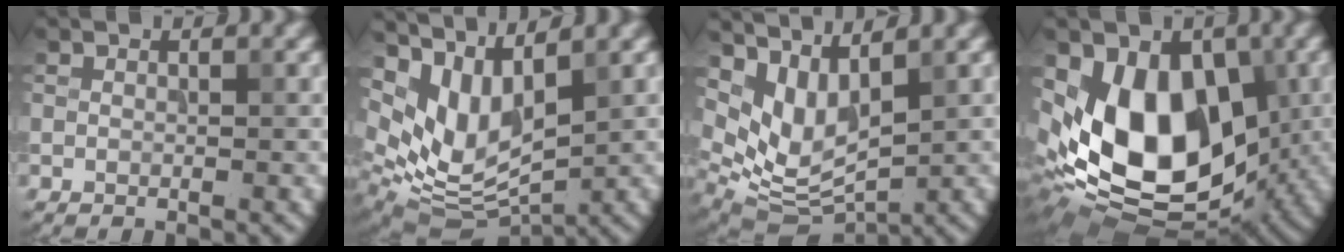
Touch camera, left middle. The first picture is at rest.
{"total": 7.5, "force": [3.7, 3.6, 5.4], "torque": [-0.119, -0.015, 0.078]}
{"total": 6.4, "force": [3.3, 3.1, 4.5], "torque": [-0.104, -0.015, 0.071]}
{"total": 12.8, "force": [0.3, 8.5, 9.6], "torque": [-0.151, -0.019, 0.000]}